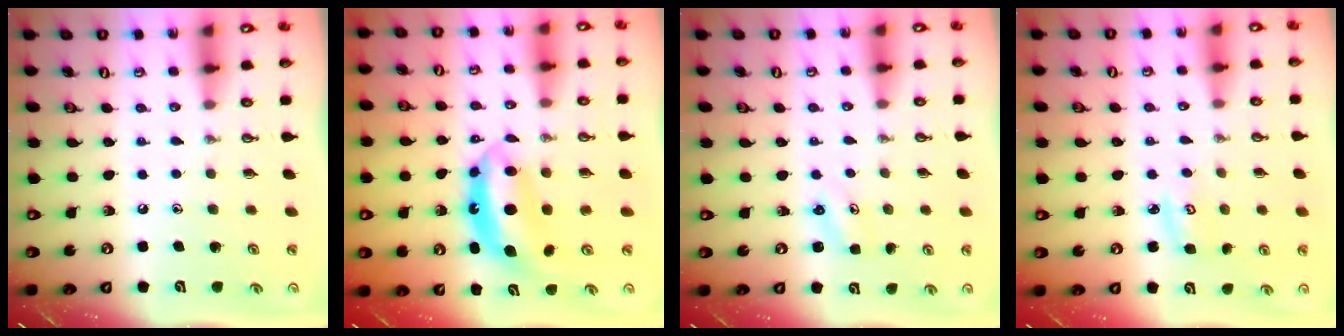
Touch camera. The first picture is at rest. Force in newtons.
{"total": 7.4, "press": 7.3, "slide": 0.7}
{"total": 2.5, "press": 2.5, "slide": 0.3}
{"total": 3.9, "press": 3.8, "slide": 0.4}